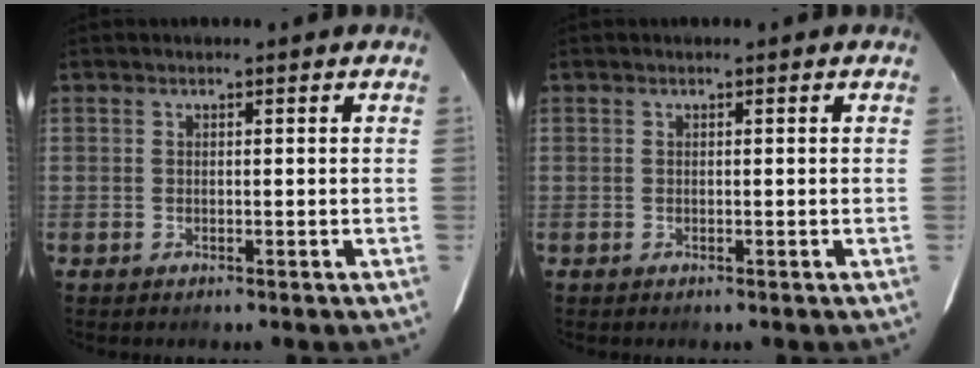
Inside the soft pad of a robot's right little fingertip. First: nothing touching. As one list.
[{"total": 0.0}]